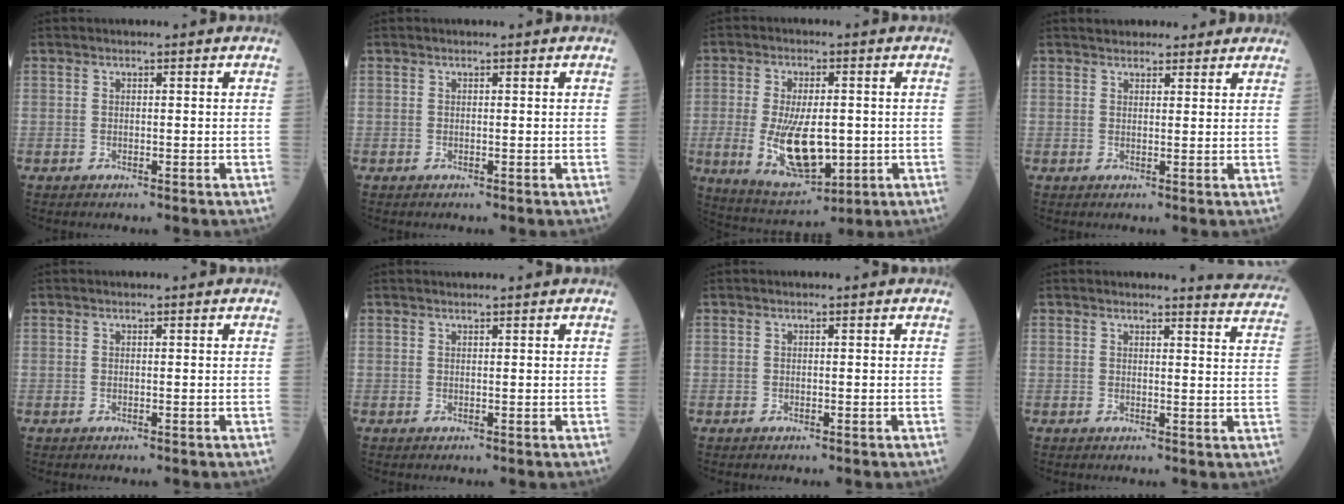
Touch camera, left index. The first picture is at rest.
{"total": 0.0}
{"total": 11.6, "force": [-1.6, 4.9, 10.4], "torque": [-0.198, -0.017, -0.011]}
{"total": 7.1, "force": [6.2, 2.7, 2.3], "torque": [-0.015, 0.027, 0.079]}
{"total": 0.0}
{"total": 1.7, "force": [1.6, -0.1, 0.5], "torque": [-0.005, 0.016, 0.027]}
{"total": 0.0}
{"total": 6.6, "force": [6.5, -0.3, 0.1], "torque": [-0.003, -0.051, 0.050]}